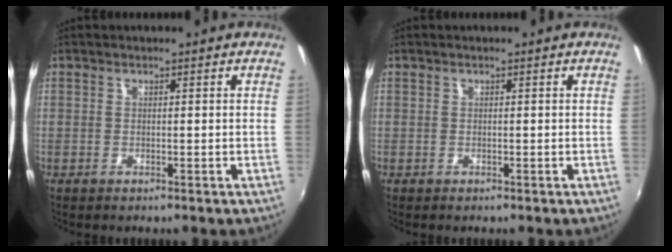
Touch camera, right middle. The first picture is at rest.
{"total": 0.0}